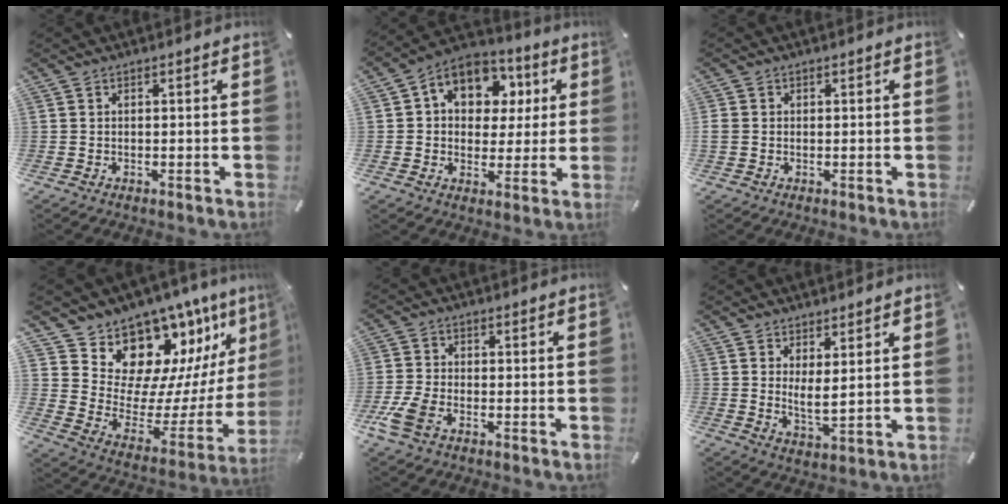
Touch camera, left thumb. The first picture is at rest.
{"total": 11.0, "force": [3.0, 8.9, 5.8], "torque": [-0.093, -0.008, 0.056]}
{"total": 1.2, "force": [0.0, 1.1, 0.6], "torque": [-0.010, 0.003, -0.001]}
{"total": 15.9, "force": [12.7, 8.7, 4.1], "torque": [-0.053, -0.138, 0.228]}
{"total": 6.0, "force": [-3.1, 3.1, 4.1], "torque": [-0.108, -0.003, -0.062]}
{"total": 4.1, "force": [2.7, 1.3, 2.8], "torque": [-0.045, -0.020, 0.048]}